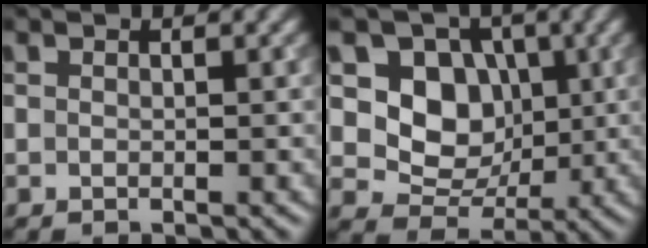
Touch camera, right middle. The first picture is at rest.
{"total": 6.8, "force": [1.3, 5.6, 3.7], "torque": [-0.054, -0.006, 0.007]}